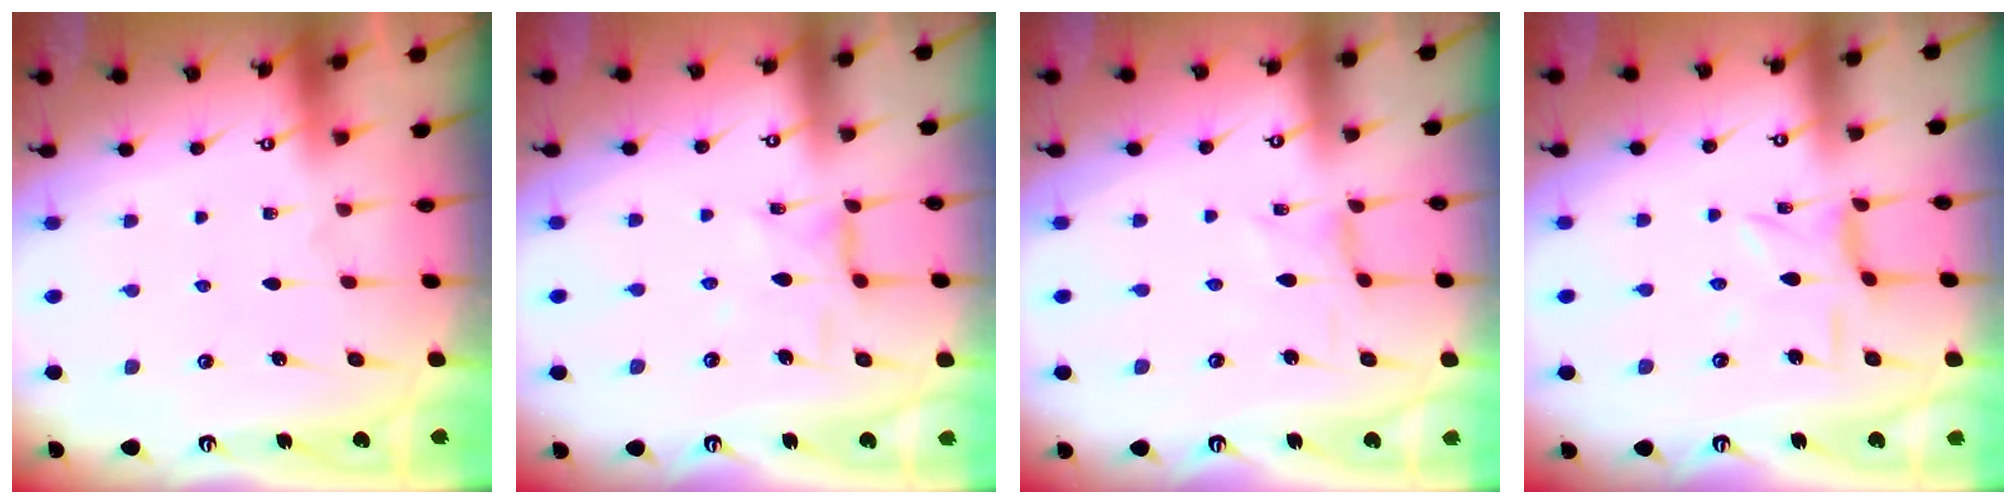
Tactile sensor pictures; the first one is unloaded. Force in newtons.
{"total": 4.2, "press": 4.2, "slide": 0.2}
{"total": 0.0}
{"total": 2.4, "press": 2.4, "slide": 0.4}